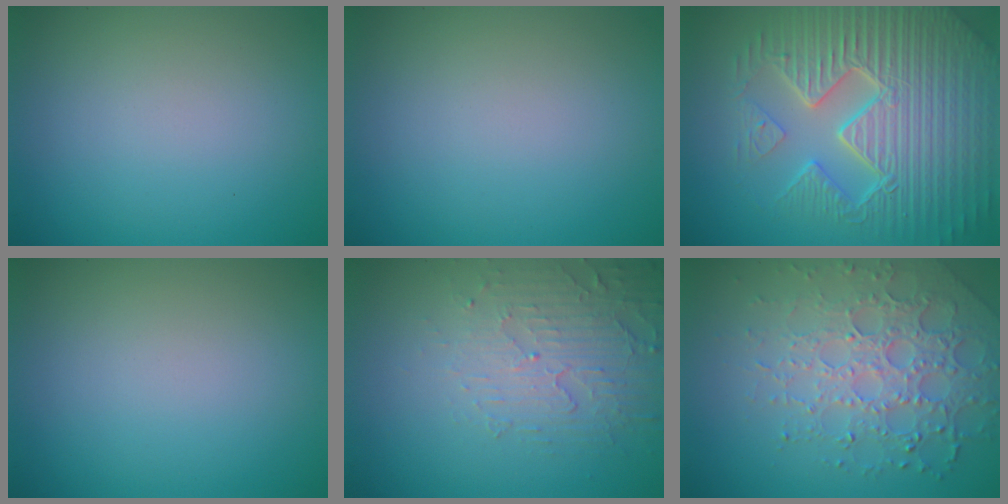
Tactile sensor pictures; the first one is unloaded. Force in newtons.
{"total": 0.0}
{"total": 10.1, "press": 6.7, "slide": 7.5}
{"total": 0.0}
{"total": 4.9, "press": 3.2, "slide": 3.7}
{"total": 6.2, "press": 4.8, "slide": 3.9}